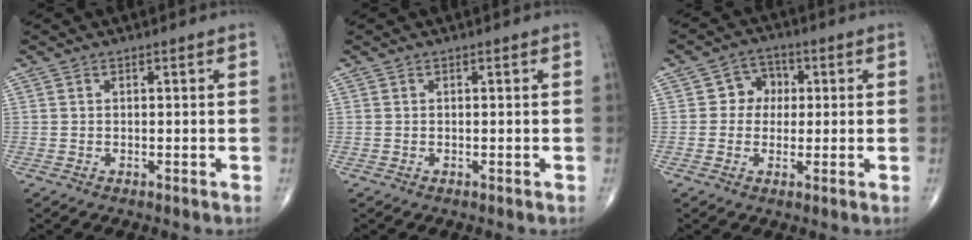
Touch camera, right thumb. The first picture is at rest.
{"total": 0.0}
{"total": 5.3, "force": [0.6, 4.8, 2.2], "torque": [0.003, 0.011, -0.002]}